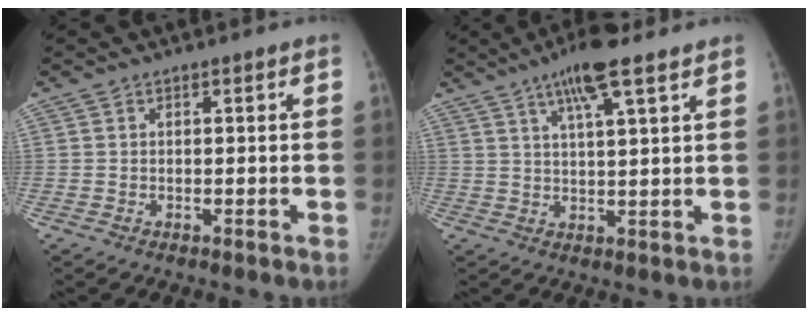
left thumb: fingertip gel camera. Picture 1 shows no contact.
{"total": 9.1, "force": [5.8, 1.4, 6.8], "torque": [-0.116, -0.014, 0.097]}